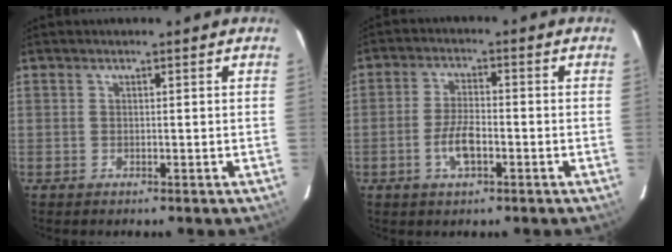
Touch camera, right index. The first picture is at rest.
{"total": 5.8, "force": [-2.3, 2.3, 4.8], "torque": [-0.101, 0.002, -0.043]}